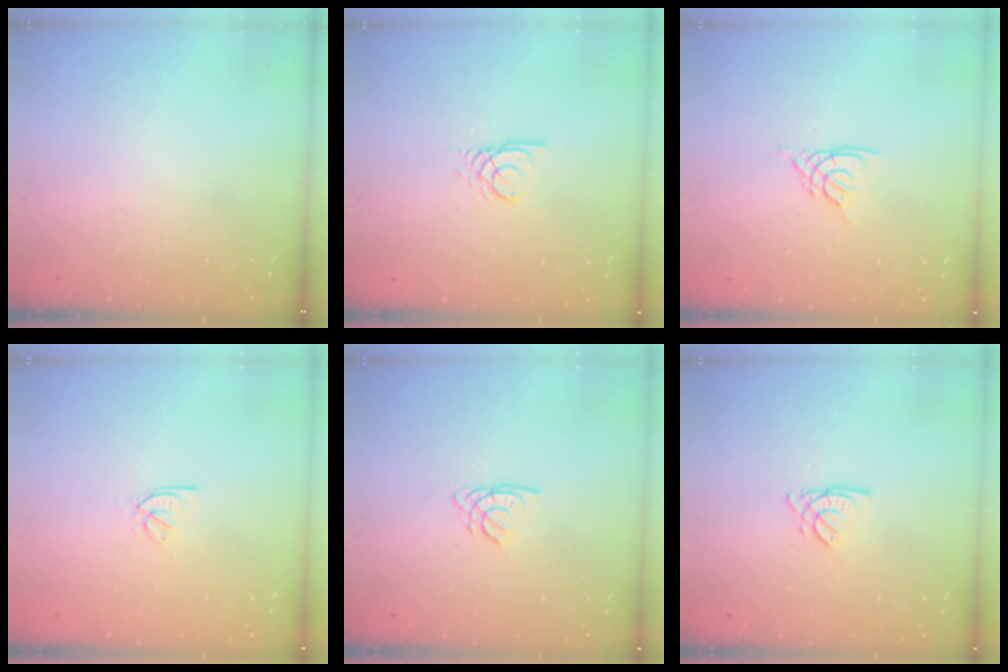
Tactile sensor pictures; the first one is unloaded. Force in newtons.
{"total": 2.4, "press": 2.4, "slide": 0.4}
{"total": 2.7, "press": 2.7, "slide": 0.4}
{"total": 2.5, "press": 2.4, "slide": 0.5}
{"total": 1.8, "press": 1.8, "slide": 0.3}
{"total": 2.7, "press": 2.7, "slide": 0.3}